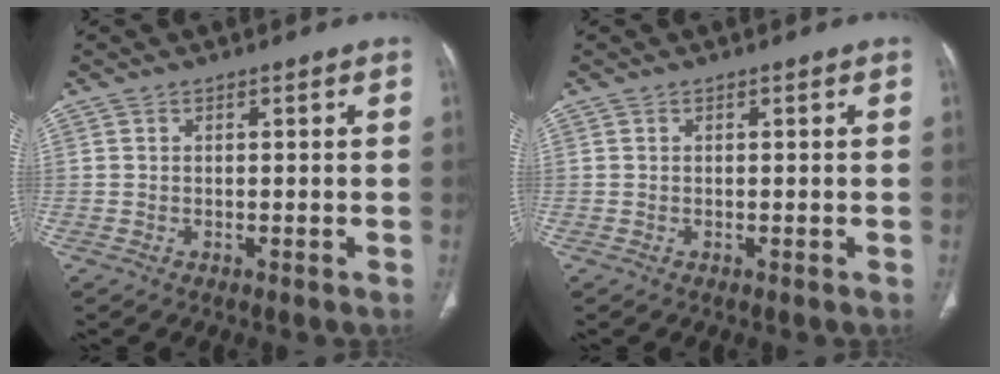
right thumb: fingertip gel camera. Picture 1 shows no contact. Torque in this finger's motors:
{"motor_torque": [-0.05, 0.05, 0.00, 0.00, 0.00]}